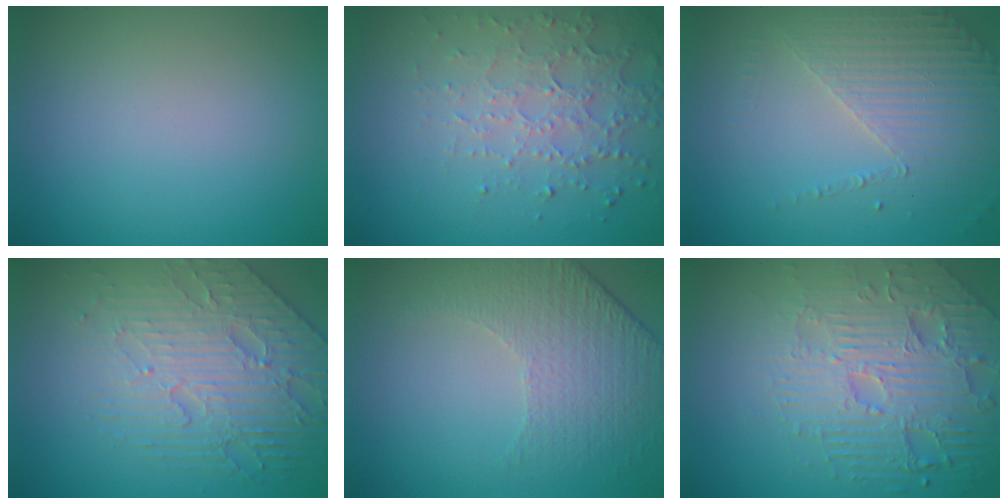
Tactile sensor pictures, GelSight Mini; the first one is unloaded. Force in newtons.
{"total": 4.7, "press": 3.4, "slide": 3.3}
{"total": 4.2, "press": 3.1, "slide": 2.9}
{"total": 6.0, "press": 4.9, "slide": 3.5}
{"total": 4.8, "press": 3.2, "slide": 3.5}
{"total": 7.2, "press": 5.4, "slide": 4.7}